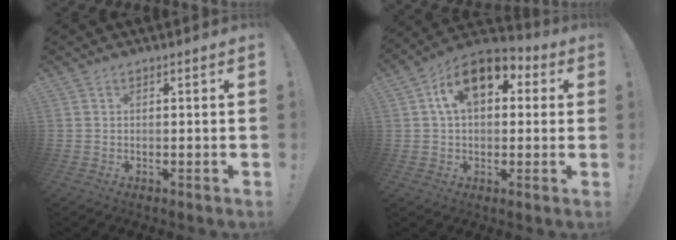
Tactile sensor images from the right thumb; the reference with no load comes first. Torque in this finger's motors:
{"motor_torque": [1.44, 2.76, 0.88, -0.32, 0.34]}